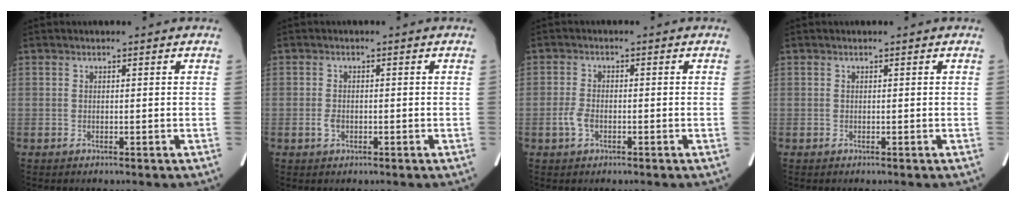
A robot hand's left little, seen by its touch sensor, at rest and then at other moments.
{"total": 1.4, "force": [-0.5, 0.9, 0.9], "torque": [-0.021, 0.000, -0.005]}
{"total": 2.4, "force": [-1.0, 1.4, 1.7], "torque": [-0.042, 0.001, -0.018]}
{"total": 0.0}